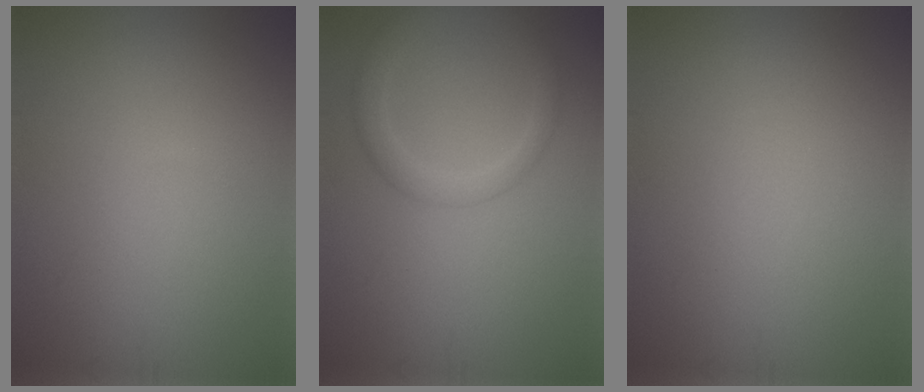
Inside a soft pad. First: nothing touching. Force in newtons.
{"total": 2.8, "press": 2.8, "slide": 0.2}
{"total": 0.0}